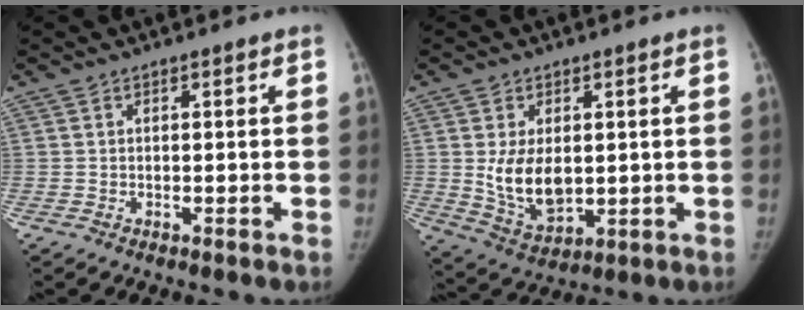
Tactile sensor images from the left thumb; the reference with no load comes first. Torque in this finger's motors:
{"motor_torque": [0.10, 1.16, 0.61, -0.56, 0.01]}